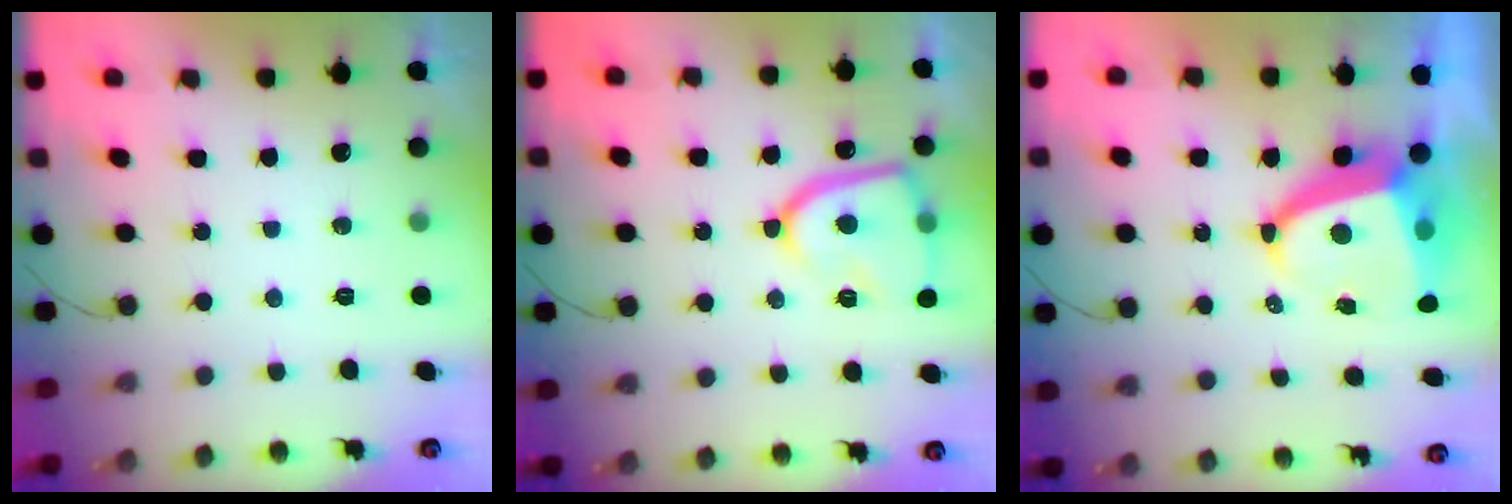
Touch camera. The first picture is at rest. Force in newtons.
{"total": 15.7, "press": 15.6, "slide": 1.1}
{"total": 10.2, "press": 10.1, "slide": 1.3}